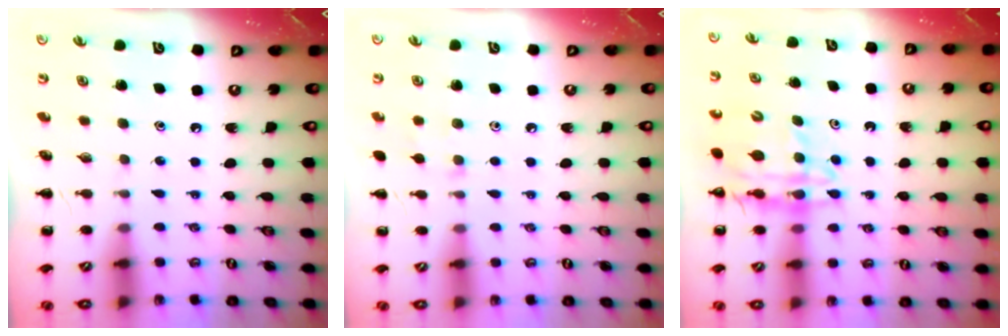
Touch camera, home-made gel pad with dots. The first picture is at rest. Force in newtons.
{"total": 5.1, "press": 4.9, "slide": 1.6}
{"total": 12.2, "press": 11.7, "slide": 3.5}